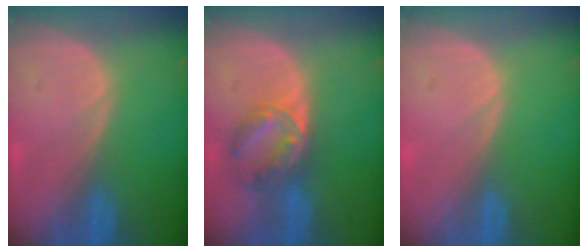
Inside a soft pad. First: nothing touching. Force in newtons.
{"total": 6.7, "press": 5.9, "slide": 3.0}
{"total": 0.0}